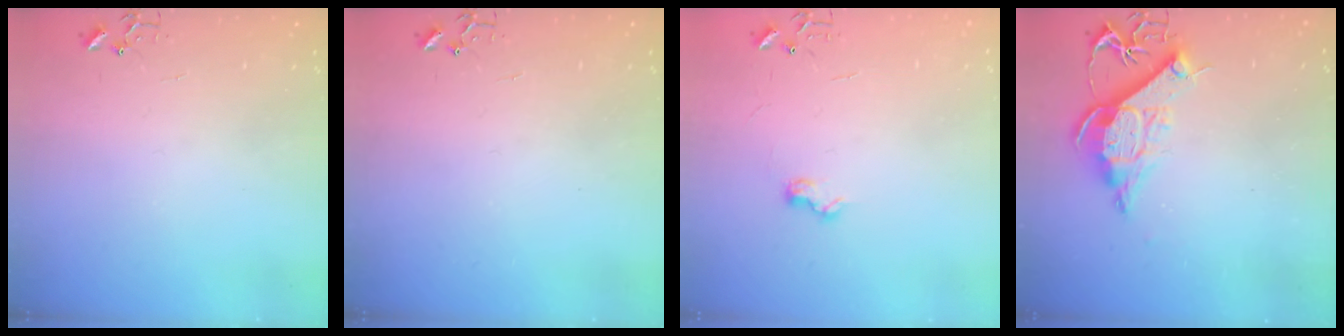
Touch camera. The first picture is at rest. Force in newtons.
{"total": 0.0}
{"total": 6.3, "press": 6.3, "slide": 0.8}
{"total": 11.9, "press": 11.7, "slide": 1.8}